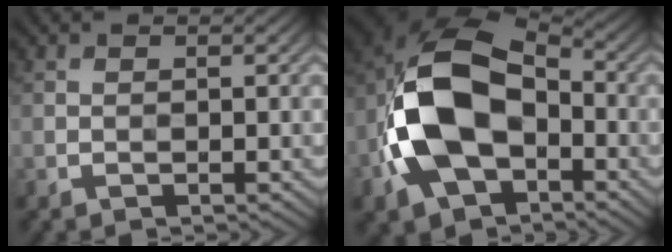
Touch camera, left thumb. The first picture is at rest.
{"total": 15.2, "force": [-3.5, 10.1, 10.9], "torque": [-0.249, -0.012, -0.074]}